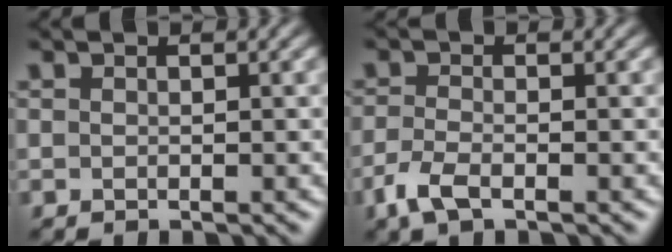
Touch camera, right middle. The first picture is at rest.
{"total": 2.7, "force": [-1.6, 1.0, 1.9], "torque": [-0.050, -0.005, -0.040]}